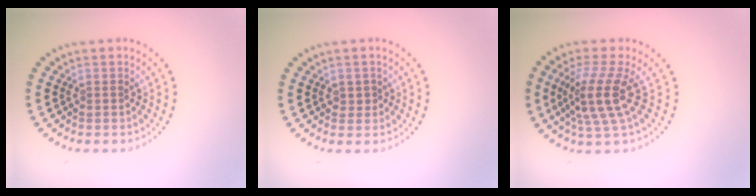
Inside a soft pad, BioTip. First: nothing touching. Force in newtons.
{"total": 0.6, "press": 0.5, "slide": 0.2}
{"total": 4.1, "press": 3.1, "slide": 2.7}